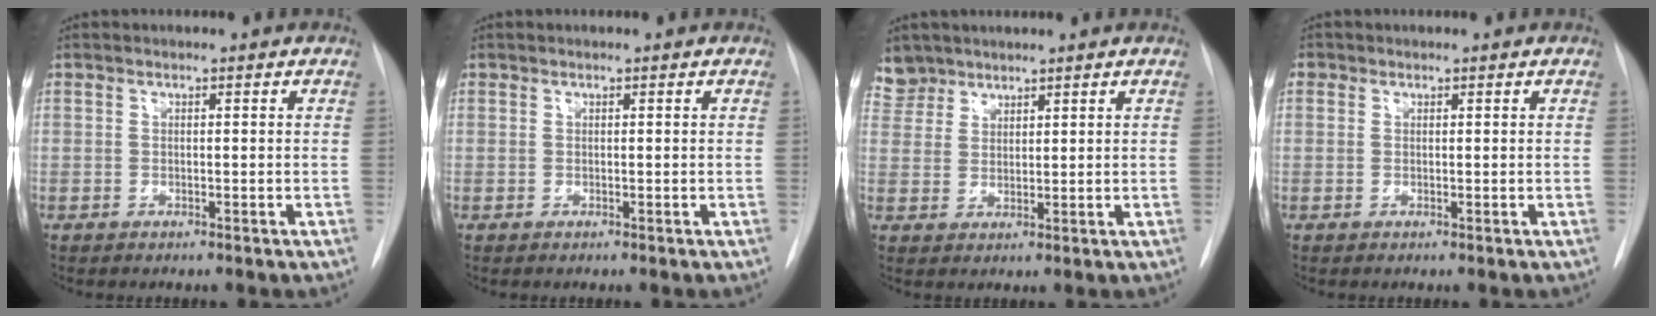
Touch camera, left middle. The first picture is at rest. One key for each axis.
{"total": 0.0}
{"total": 4.3, "fx": 3.6, "fy": 2.2, "fz": -0.5, "tx": 0.018, "ty": 0.005, "tz": 0.072}
{"total": 0.8, "fx": 0.3, "fy": 0.8, "fz": 0.1, "tx": 0.002, "ty": 0.003, "tz": 0.002}